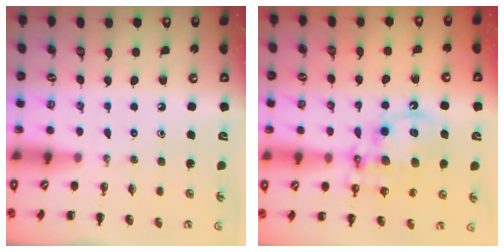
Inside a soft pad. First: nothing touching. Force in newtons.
{"total": 13.8, "press": 13.4, "slide": 3.3}